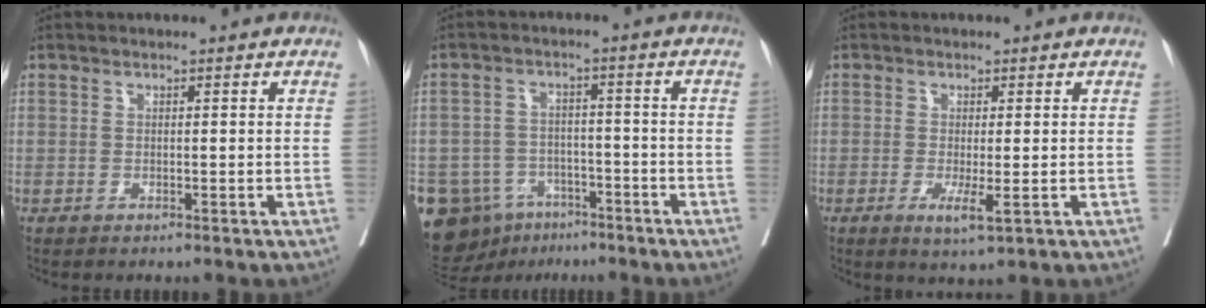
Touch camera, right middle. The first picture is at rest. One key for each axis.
{"total": 14.1, "fx": -8.0, "fy": 10.6, "fz": 4.7, "tx": -0.116, "ty": 0.021, "tz": -0.111}
{"total": 3.4, "fx": -1.0, "fy": 0.4, "fz": 3.2, "tx": -0.051, "ty": -0.009, "tz": -0.012}